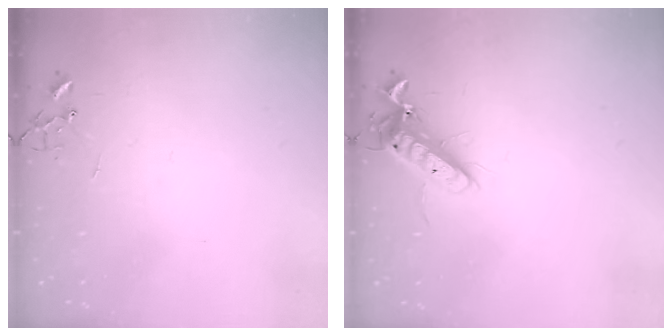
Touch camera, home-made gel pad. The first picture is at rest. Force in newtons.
{"total": 12.5, "press": 12.4, "slide": 1.6}